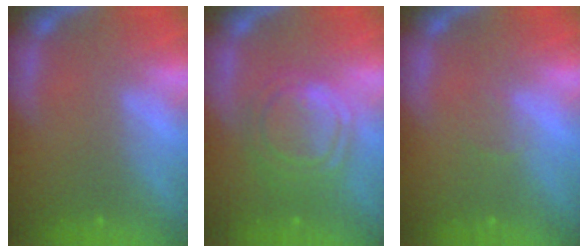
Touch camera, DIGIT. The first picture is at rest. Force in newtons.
{"total": 7.0}
{"total": 1.0}